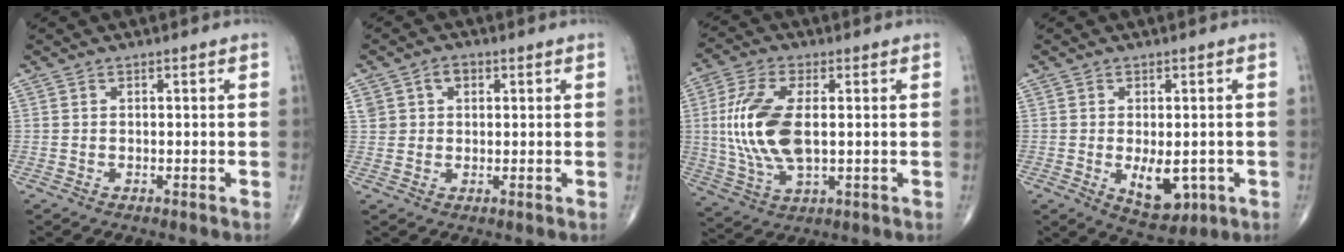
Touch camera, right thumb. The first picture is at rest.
{"total": 3.6, "force": [1.5, 2.9, 1.7], "torque": [-0.011, -0.001, 0.027]}
{"total": 14.3, "force": [0.9, 6.9, 12.5], "torque": [-0.270, -0.004, 0.020]}
{"total": 7.5, "force": [-1.6, 4.0, 6.1], "torque": [-0.068, -0.010, -0.009]}